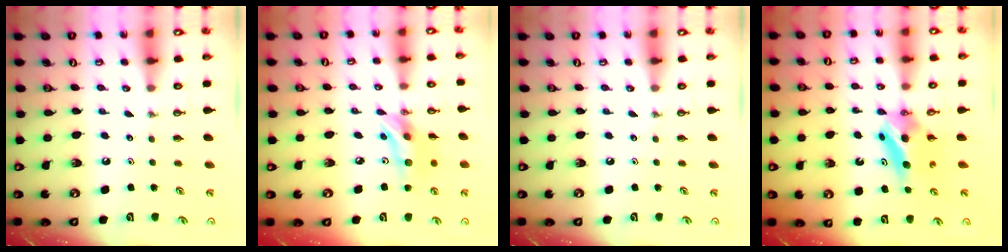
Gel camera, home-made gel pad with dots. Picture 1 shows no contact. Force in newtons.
{"total": 14.6, "press": 14.2, "slide": 3.4}
{"total": 0.0}
{"total": 6.9, "press": 6.6, "slide": 2.1}